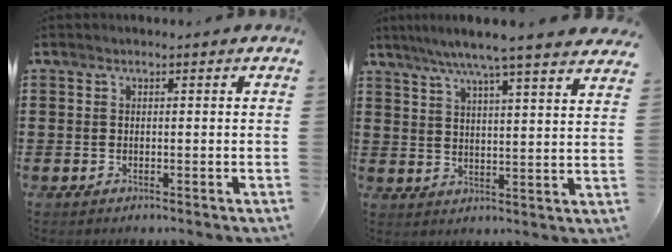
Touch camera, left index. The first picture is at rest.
{"total": 6.6, "force": [5.7, -0.8, 3.4], "torque": [-0.085, -0.027, 0.096]}